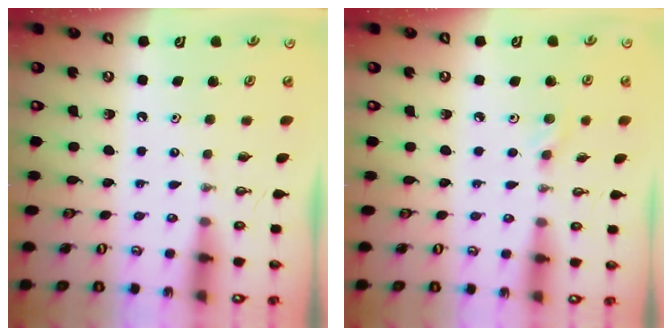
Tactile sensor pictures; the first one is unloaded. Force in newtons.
{"total": 3.9, "press": 3.8, "slide": 0.6}